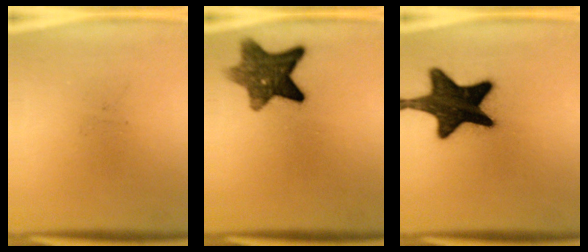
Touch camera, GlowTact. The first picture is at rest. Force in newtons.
{"total": 9.7}
{"total": 17.6}